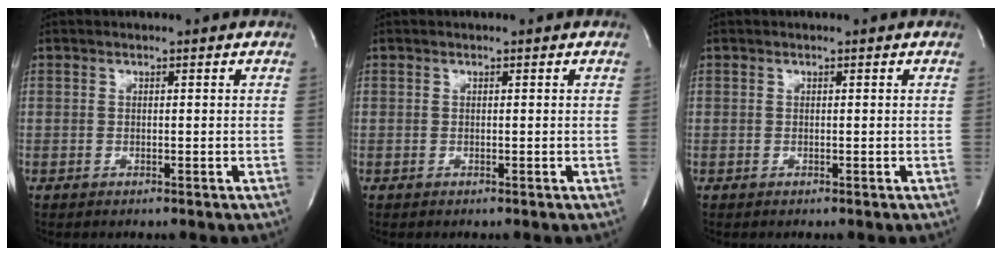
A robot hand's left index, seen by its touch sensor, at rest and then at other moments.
{"total": 0.0}
{"total": 0.0}